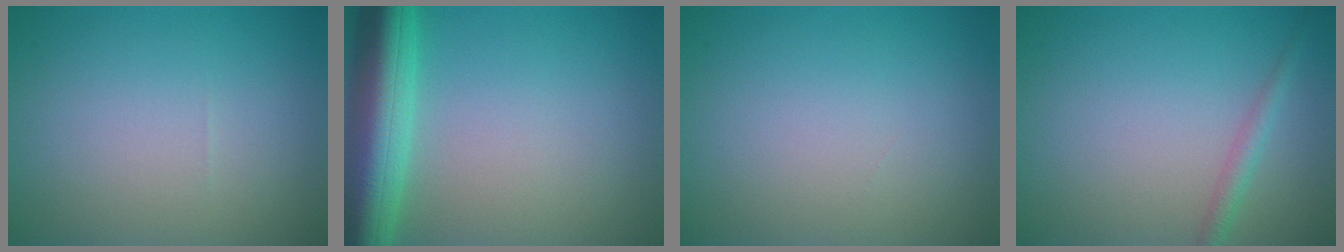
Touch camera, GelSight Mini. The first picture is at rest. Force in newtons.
{"total": 8.1, "press": 8.1, "slide": 0.6}
{"total": 0.0}
{"total": 1.5, "press": 1.5, "slide": 0.0}